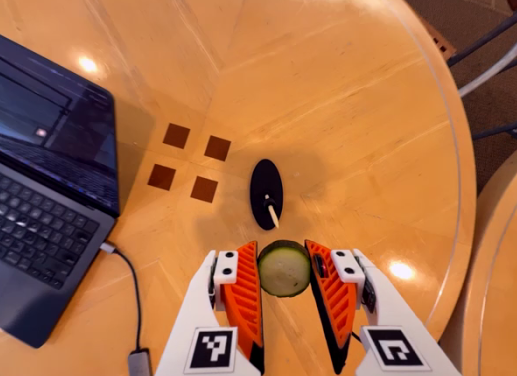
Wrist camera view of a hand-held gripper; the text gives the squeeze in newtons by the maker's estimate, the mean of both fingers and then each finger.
{"total": 10.1, "left": 10.4, "right": 9.9}